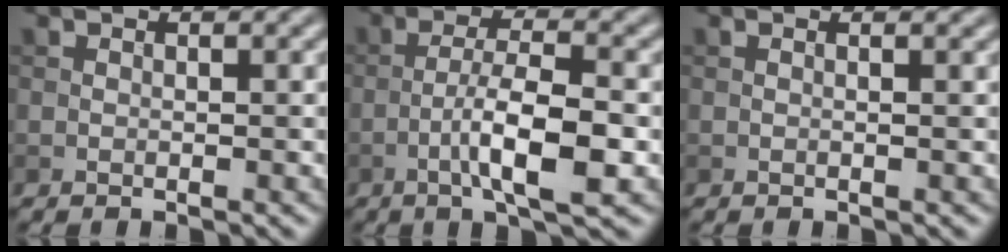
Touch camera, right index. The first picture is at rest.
{"total": 6.4, "force": [-2.2, 1.4, 5.8], "torque": [-0.102, 0.007, -0.039]}
{"total": 0.9, "force": [0.4, 0.4, 0.7], "torque": [-0.010, 0.002, -0.004]}